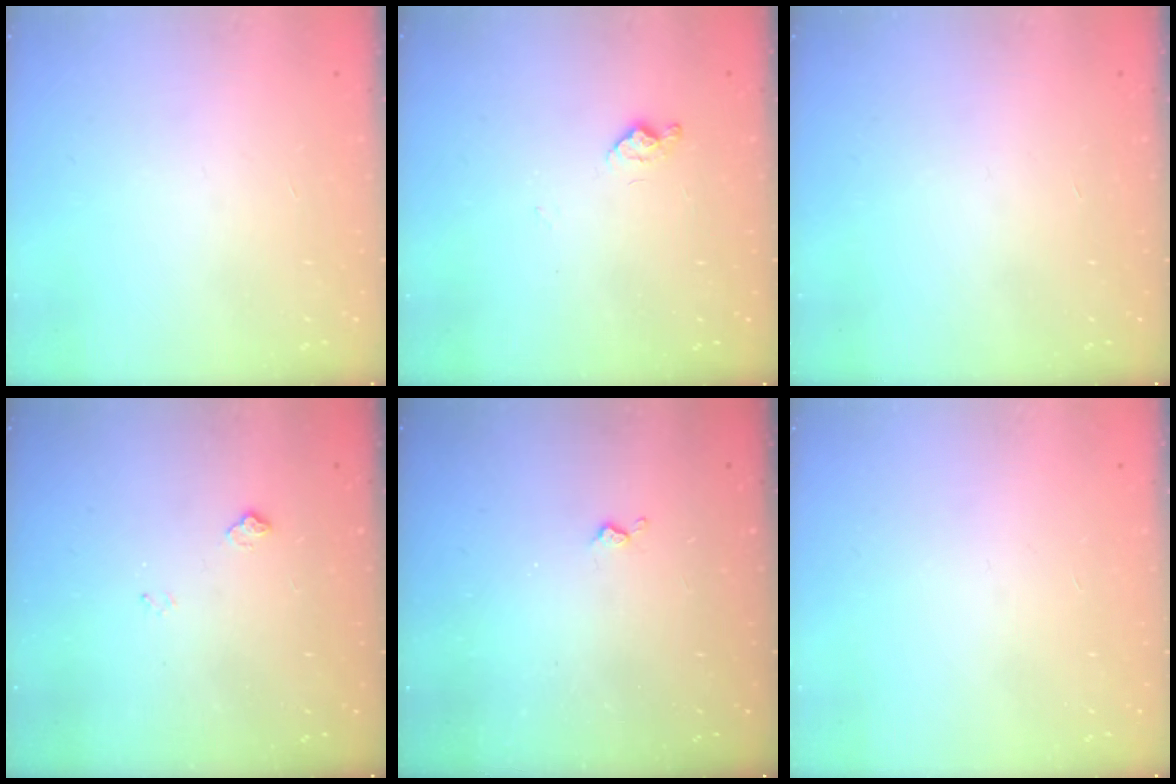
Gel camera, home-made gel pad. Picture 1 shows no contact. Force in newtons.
{"total": 6.3, "press": 6.3, "slide": 0.7}
{"total": 0.0}
{"total": 4.9, "press": 4.8, "slide": 0.6}
{"total": 3.0, "press": 2.9, "slide": 0.4}
{"total": 0.0}